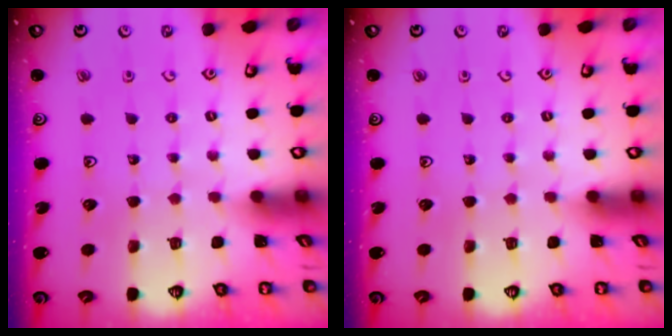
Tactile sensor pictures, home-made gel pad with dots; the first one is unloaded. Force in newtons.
{"total": 0.0}